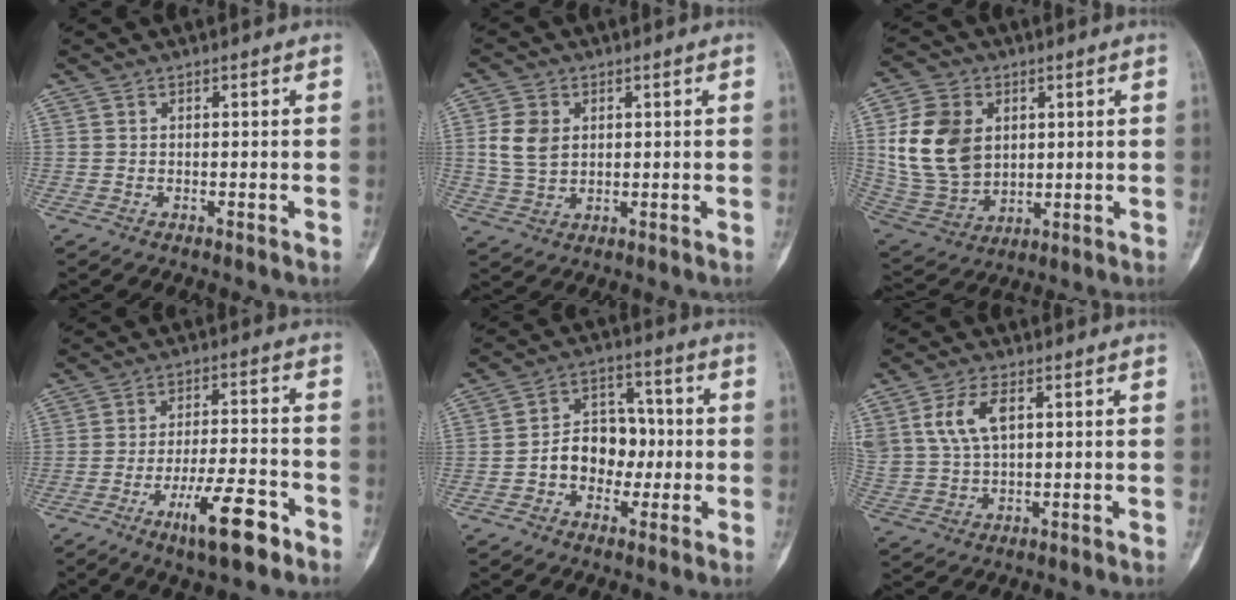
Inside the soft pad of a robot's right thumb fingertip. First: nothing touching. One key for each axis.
{"total": 6.7, "fx": 1.4, "fy": 5.0, "fz": 4.3, "tx": -0.075, "ty": -0.002, "tz": 0.032}
{"total": 15.8, "fx": 3.2, "fy": 11.9, "fz": 10.0, "tx": -0.167, "ty": -0.007, "tz": 0.075}
{"total": 11.4, "fx": -6.3, "fy": 2.9, "fz": 9.0, "tx": -0.153, "ty": 0.030, "tz": -0.100}
{"total": 10.5, "fx": -1.5, "fy": 8.1, "fz": 6.5, "tx": -0.065, "ty": 0.039, "tz": -0.032}
{"total": 8.3, "fx": 3.1, "fy": 4.5, "fz": 6.3, "tx": -0.131, "ty": -0.003, "tz": 0.068}